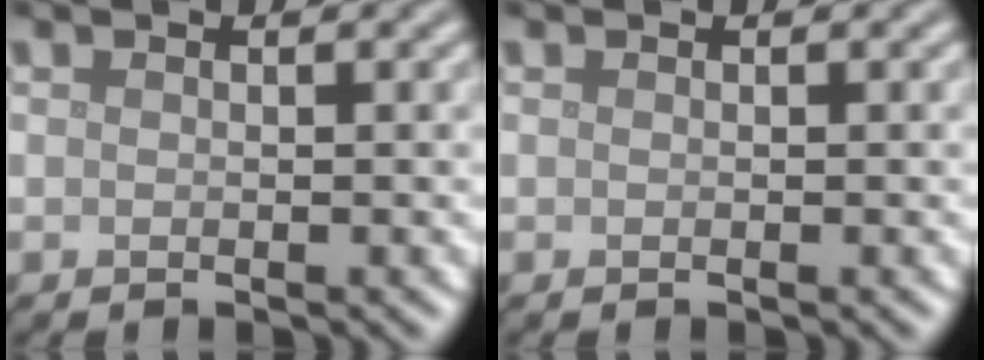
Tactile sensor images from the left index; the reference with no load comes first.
{"total": 0.0}